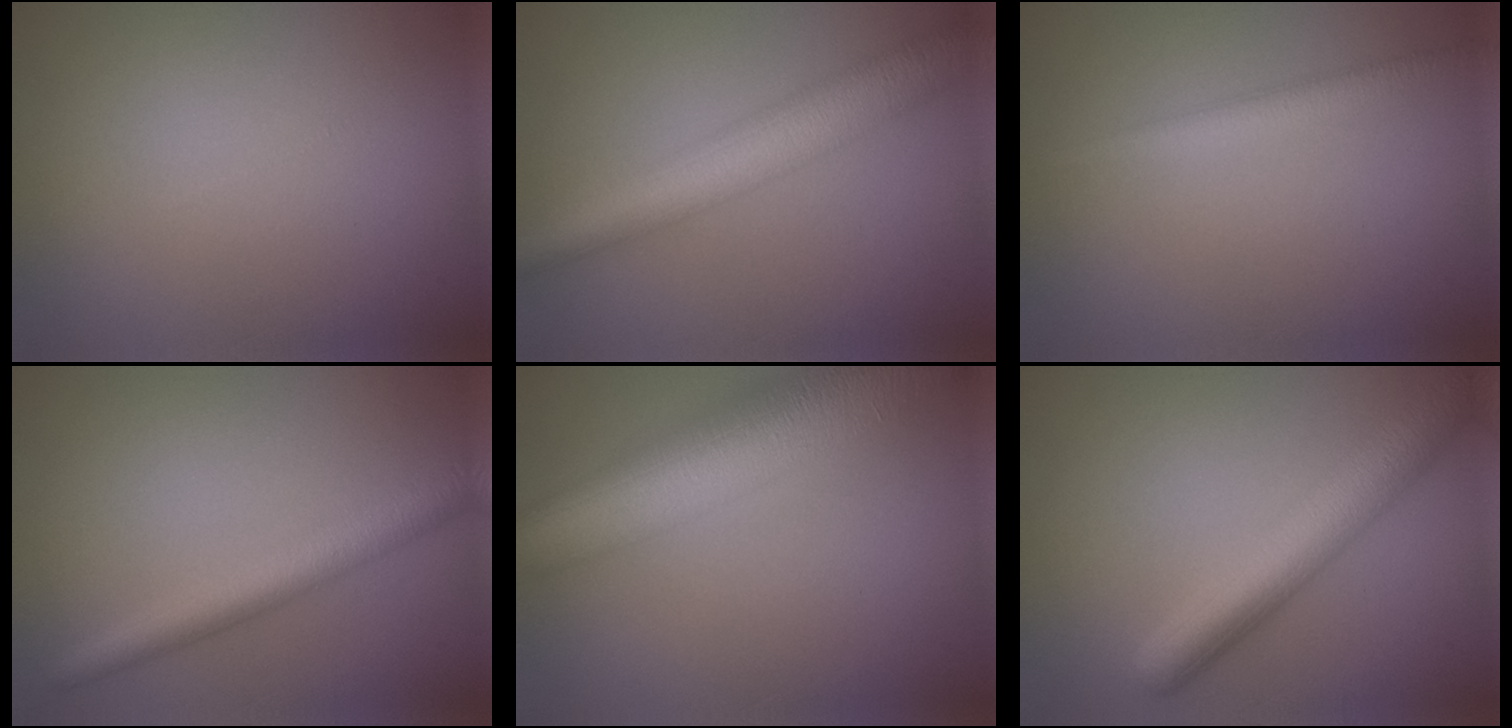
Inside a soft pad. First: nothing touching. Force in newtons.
{"total": 6.7, "press": 6.7, "slide": 0.3}
{"total": 2.1, "press": 2.1, "slide": 0.0}
{"total": 3.9, "press": 3.9, "slide": 0.1}
{"total": 11.5, "press": 11.5, "slide": 0.5}
{"total": 6.2, "press": 6.2, "slide": 0.1}